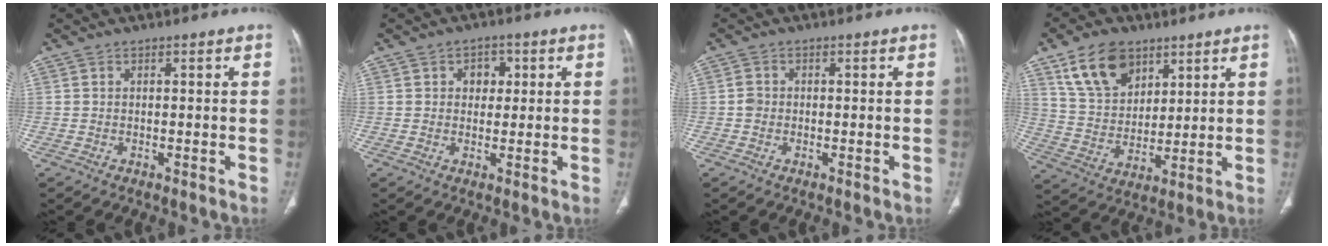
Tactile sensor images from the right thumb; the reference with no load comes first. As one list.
[{"total": 3.7, "force": [1.0, 2.9, 2.0], "torque": [-0.005, 0.001, 0.012]}, {"total": 1.6, "force": [-0.2, 1.4, 0.7], "torque": [-0.007, 0.005, -0.006]}, {"total": 13.1, "force": [7.6, 8.3, 6.7], "torque": [-0.097, -0.031, 0.150]}]